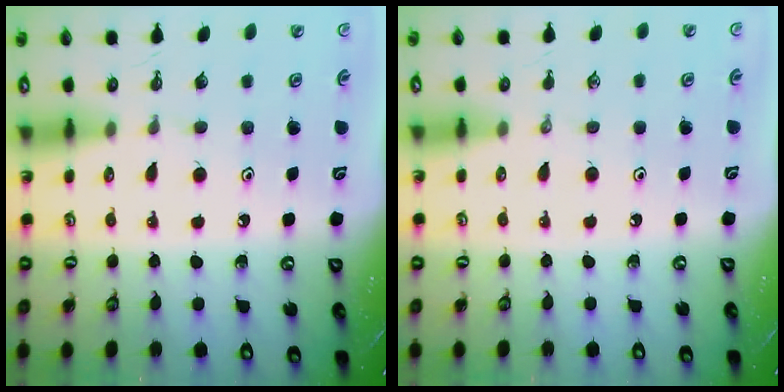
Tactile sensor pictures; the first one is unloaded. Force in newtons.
{"total": 0.0}